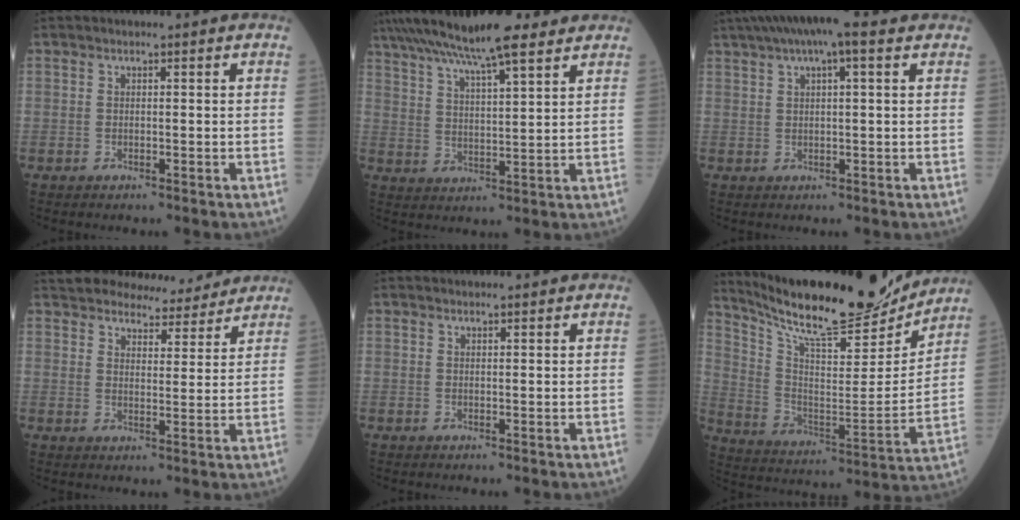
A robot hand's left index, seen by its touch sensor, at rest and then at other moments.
{"total": 13.5, "force": [10.8, 1.5, 7.9], "torque": [-0.139, 0.029, 0.177]}
{"total": 9.2, "force": [5.9, 1.6, 6.9], "torque": [-0.117, 0.045, 0.092]}
{"total": 7.2, "force": [6.8, 2.4, 1.1], "torque": [-0.009, 0.005, 0.085]}
{"total": 2.3, "force": [2.2, 0.3, 0.5], "torque": [-0.008, 0.018, 0.030]}
{"total": 22.1, "force": [20.1, 3.0, 8.7], "torque": [-0.161, -0.029, 0.315]}